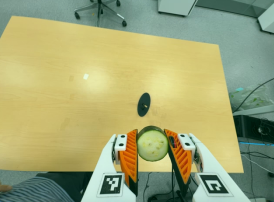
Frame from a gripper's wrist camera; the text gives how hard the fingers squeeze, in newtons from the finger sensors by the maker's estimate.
{"total": 8.6, "left": 7.5, "right": 9.7}